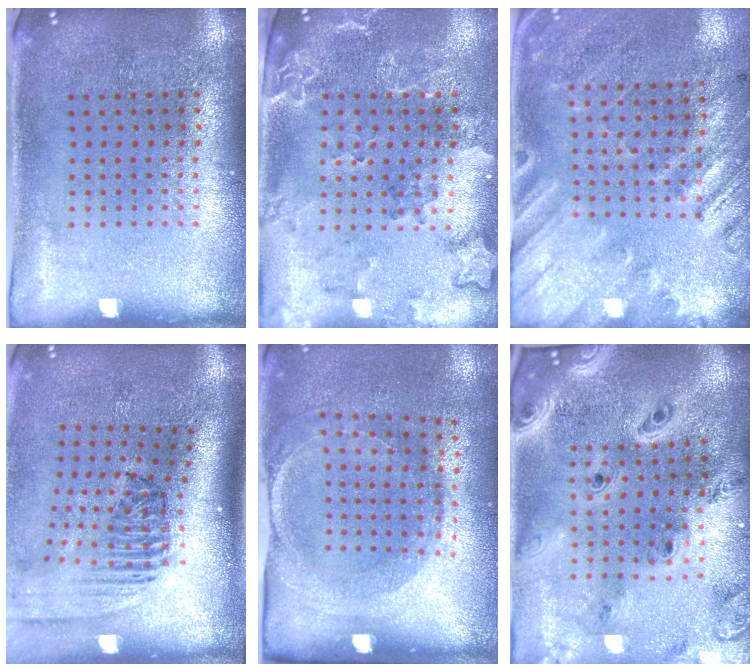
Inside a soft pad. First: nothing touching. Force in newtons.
{"total": 2.1, "press": 2.0, "slide": 0.7}
{"total": 2.5, "press": 1.8, "slide": 1.7}
{"total": 2.4, "press": 1.6, "slide": 1.7}
{"total": 1.6, "press": 1.4, "slide": 0.8}
{"total": 4.2, "press": 3.1, "slide": 2.8}